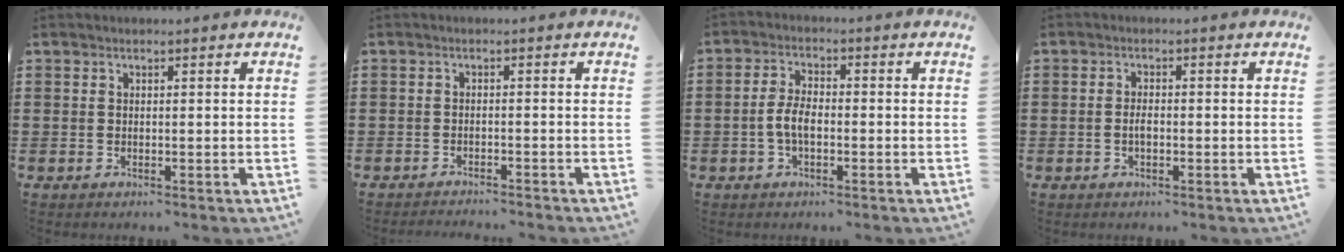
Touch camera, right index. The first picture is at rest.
{"total": 1.6, "force": [-1.6, -0.2, 0.0], "torque": [-0.003, 0.002, -0.032]}
{"total": 4.2, "force": [-1.1, 2.0, 3.5], "torque": [-0.085, 0.000, -0.027]}
{"total": 1.9, "force": [-0.4, 0.8, 1.7], "torque": [-0.033, 0.002, -0.008]}